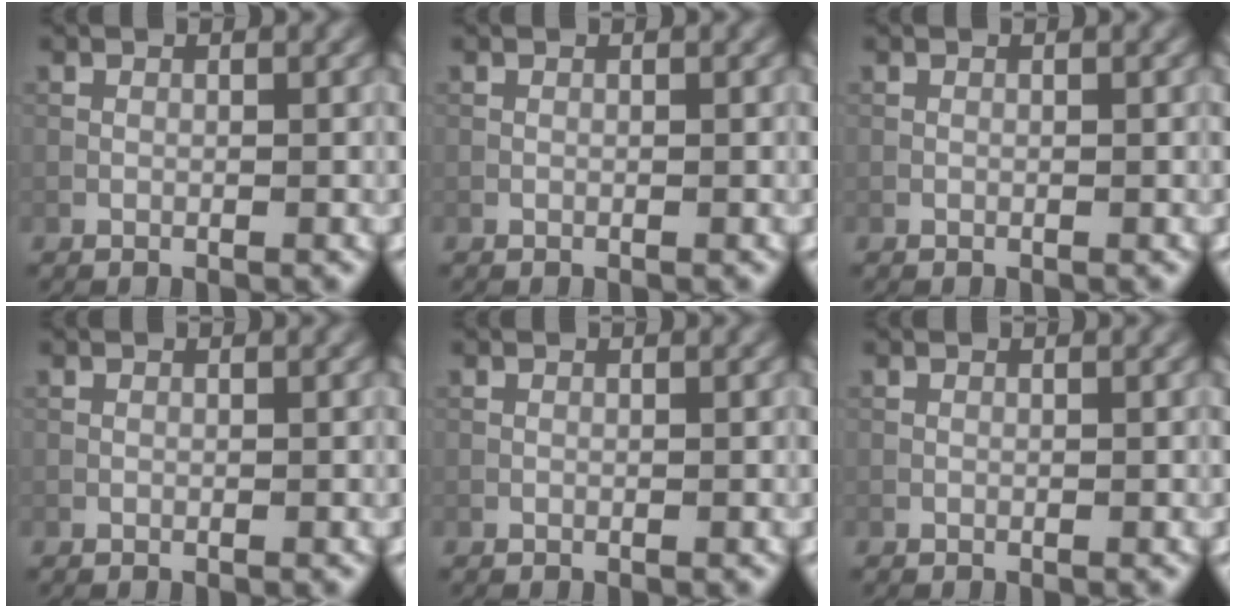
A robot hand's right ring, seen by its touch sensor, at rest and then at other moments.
{"total": 0.0}
{"total": 0.0}
{"total": 0.0}
{"total": 0.0}
{"total": 0.0}